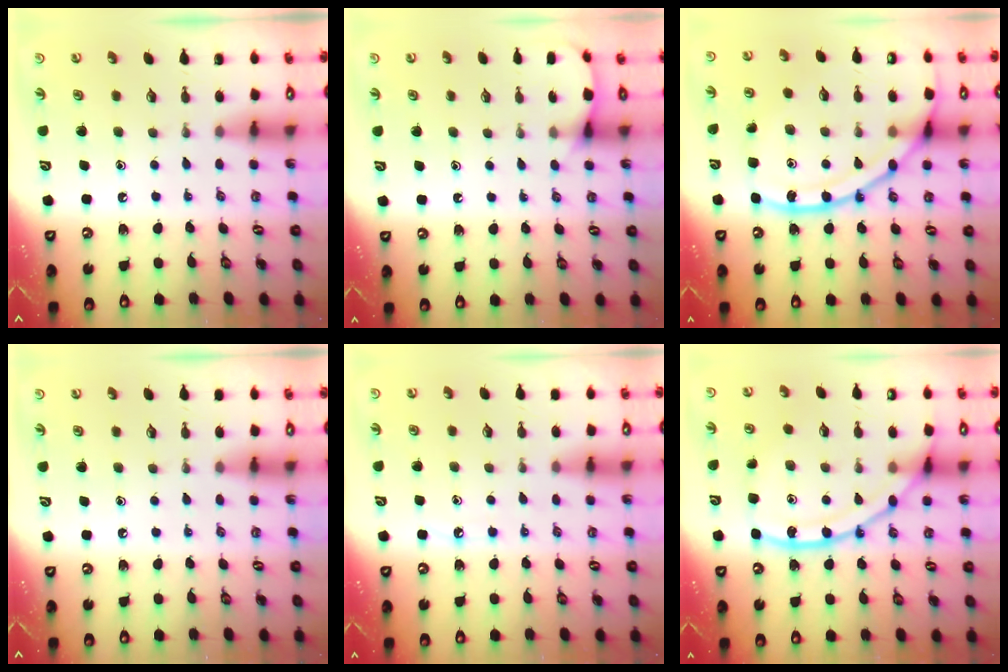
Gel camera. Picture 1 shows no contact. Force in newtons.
{"total": 5.7, "press": 5.7, "slide": 0.4}
{"total": 17.4, "press": 17.3, "slide": 1.6}
{"total": 3.3, "press": 3.2, "slide": 0.6}
{"total": 4.2, "press": 4.1, "slide": 0.6}
{"total": 14.9, "press": 14.9, "slide": 0.8}